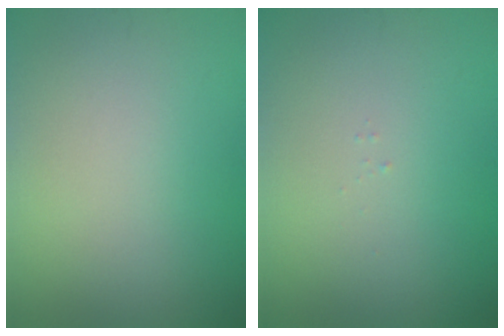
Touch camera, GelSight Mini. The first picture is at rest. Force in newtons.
{"total": 0.0}